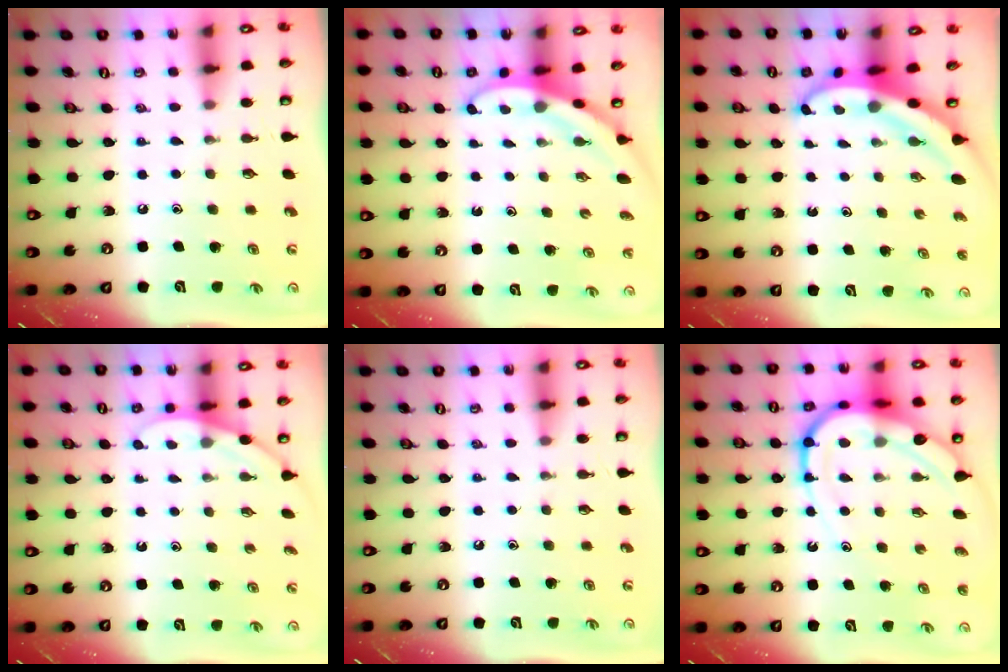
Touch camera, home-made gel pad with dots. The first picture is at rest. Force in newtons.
{"total": 3.1, "press": 3.1, "slide": 0.1}
{"total": 4.9, "press": 4.8, "slide": 0.6}
{"total": 2.8, "press": 2.8, "slide": 0.2}
{"total": 0.0}
{"total": 15.7, "press": 15.6, "slide": 1.5}